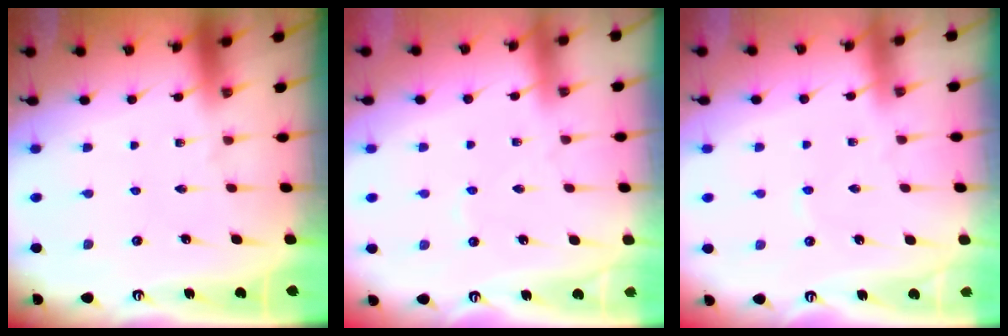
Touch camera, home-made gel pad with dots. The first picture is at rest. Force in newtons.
{"total": 2.6, "press": 2.5, "slide": 0.5}
{"total": 1.1, "press": 1.1, "slide": 0.2}